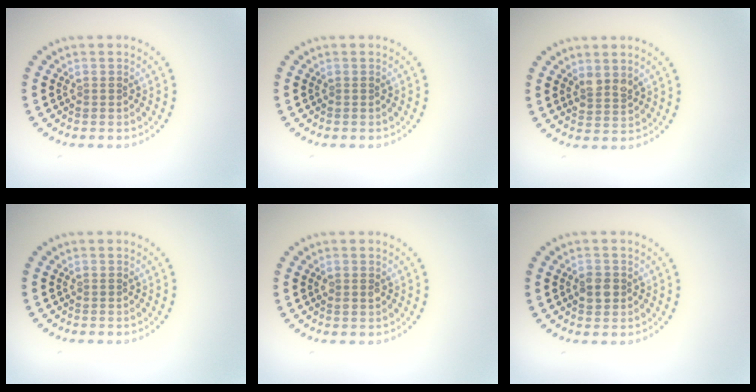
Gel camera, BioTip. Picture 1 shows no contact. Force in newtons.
{"total": 0.0}
{"total": 1.7, "press": 1.5, "slide": 0.9}
{"total": 0.0}
{"total": 1.1, "press": 1.1, "slide": 0.2}
{"total": 1.8, "press": 1.7, "slide": 0.4}